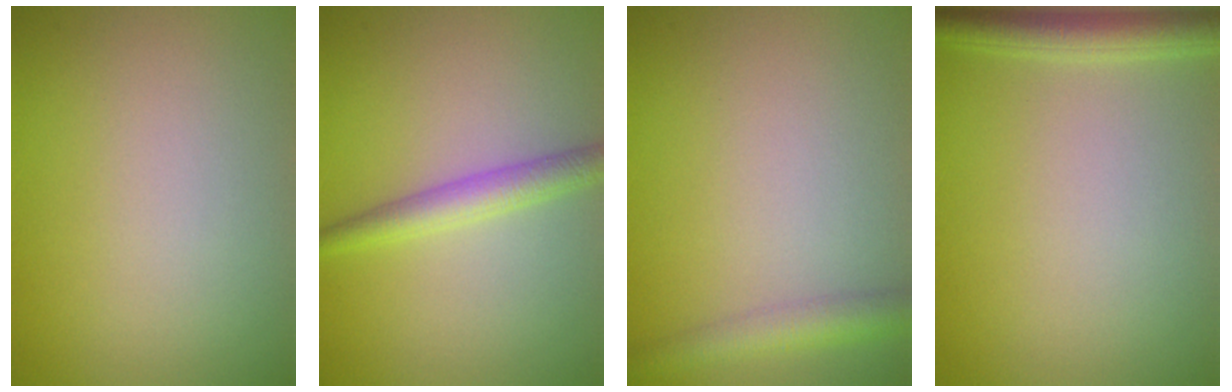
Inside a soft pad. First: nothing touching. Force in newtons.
{"total": 2.6, "press": 2.6, "slide": 0.0}
{"total": 3.1, "press": 3.1, "slide": 0.1}
{"total": 3.0, "press": 3.0, "slide": 0.1}